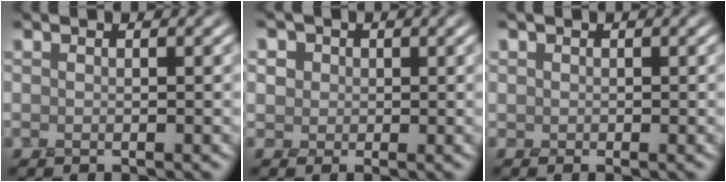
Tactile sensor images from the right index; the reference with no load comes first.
{"total": 3.2, "force": [1.1, 2.8, 1.2], "torque": [-0.024, 0.007, 0.009]}
{"total": 0.8, "force": [0.0, 0.8, 0.1], "torque": [0.001, -0.002, -0.005]}